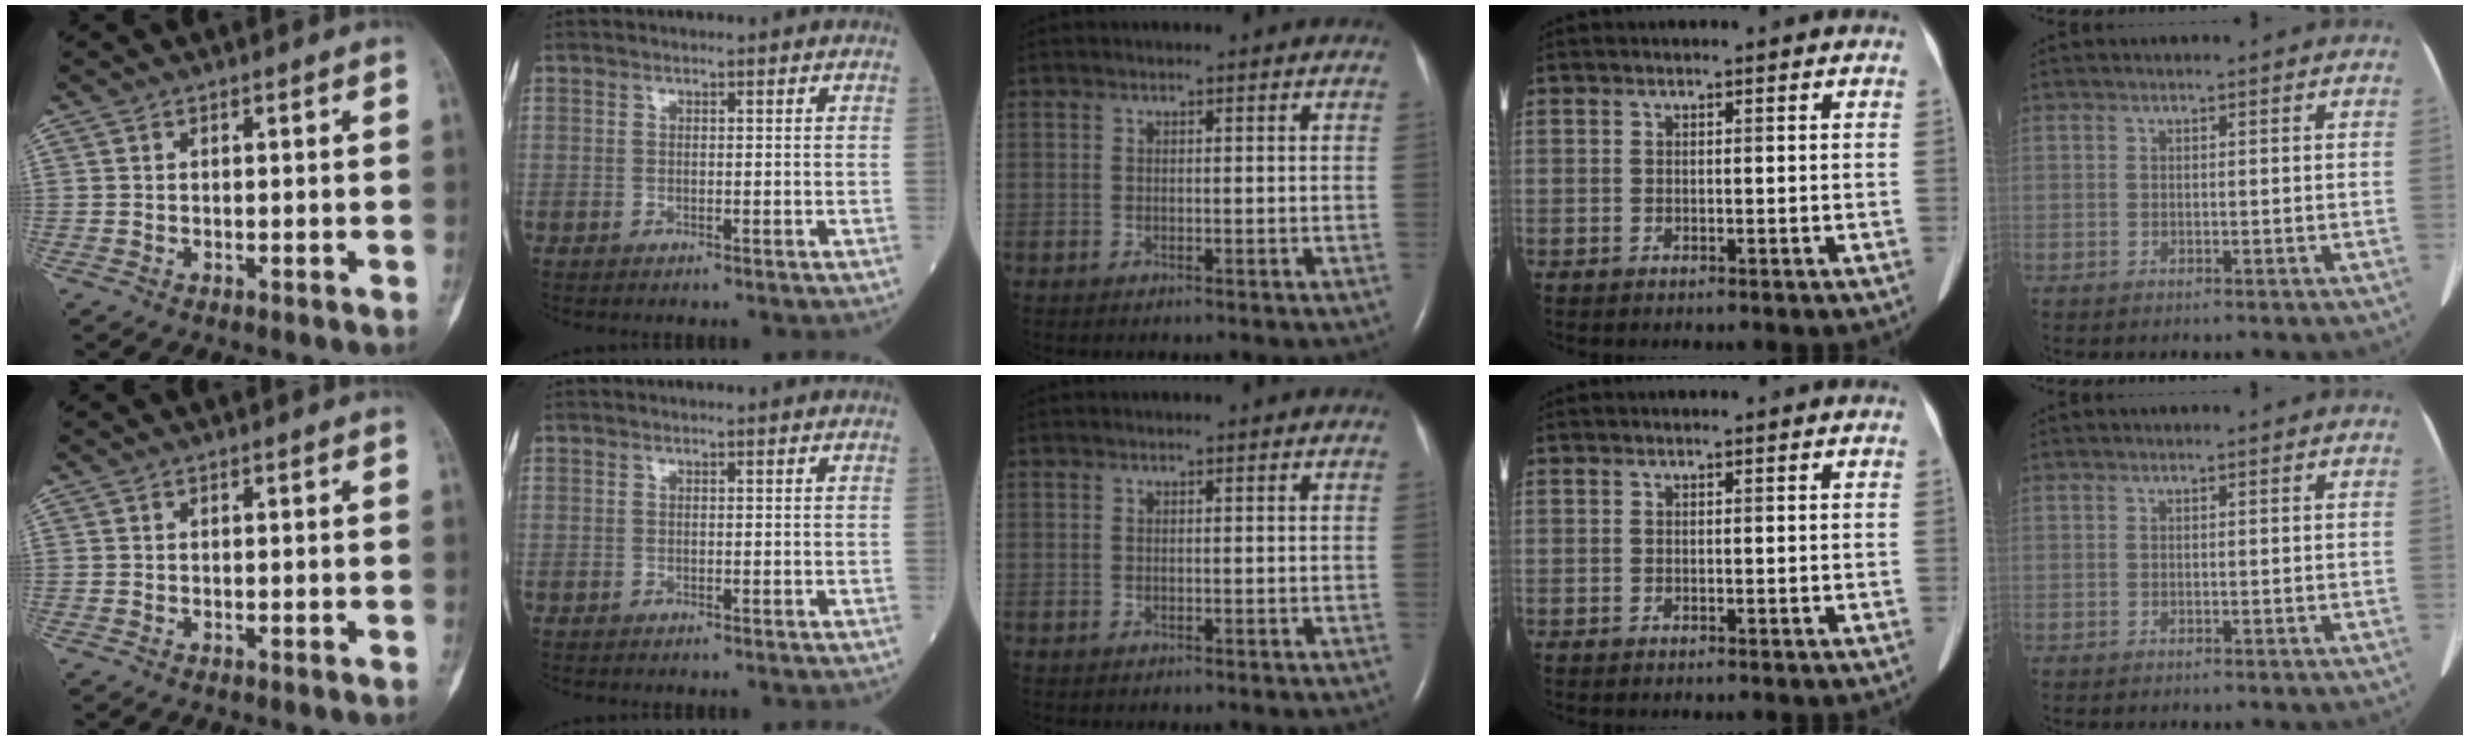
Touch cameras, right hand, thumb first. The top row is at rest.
{}